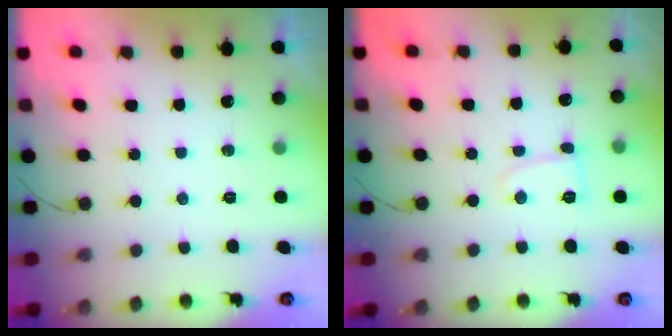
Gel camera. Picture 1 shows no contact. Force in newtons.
{"total": 5.0, "press": 4.9, "slide": 0.6}